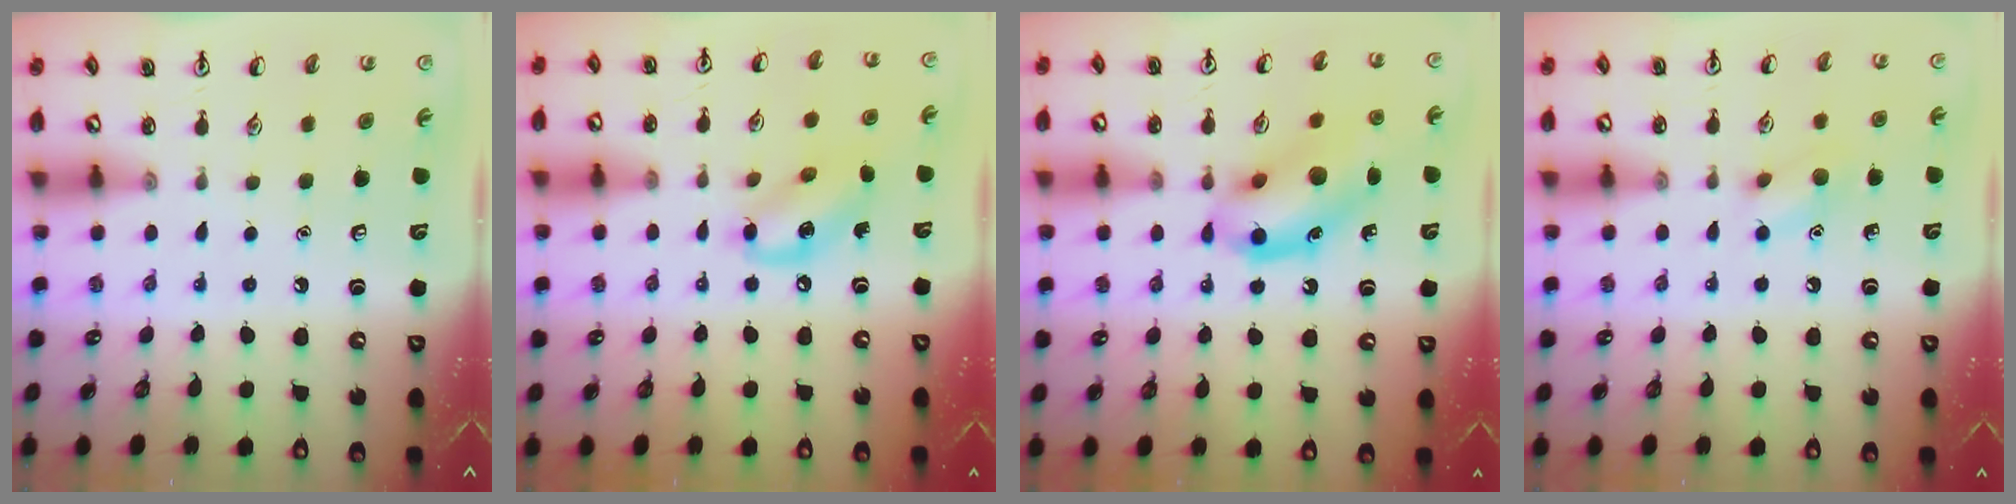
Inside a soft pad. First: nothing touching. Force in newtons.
{"total": 10.1, "press": 9.9, "slide": 1.9}
{"total": 13.0, "press": 12.9, "slide": 1.9}
{"total": 7.2, "press": 7.1, "slide": 1.3}